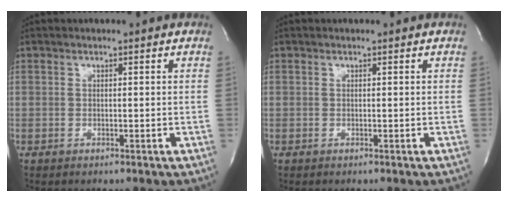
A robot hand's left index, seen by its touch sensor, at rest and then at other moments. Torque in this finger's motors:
{"motor_torque": [0.02, 0.00, -0.01, 0.00]}